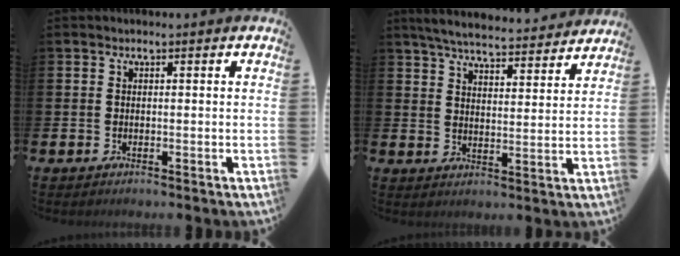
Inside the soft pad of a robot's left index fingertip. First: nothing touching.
{"total": 6.0, "force": [5.8, 0.6, 1.3], "torque": [-0.040, -0.041, 0.101]}